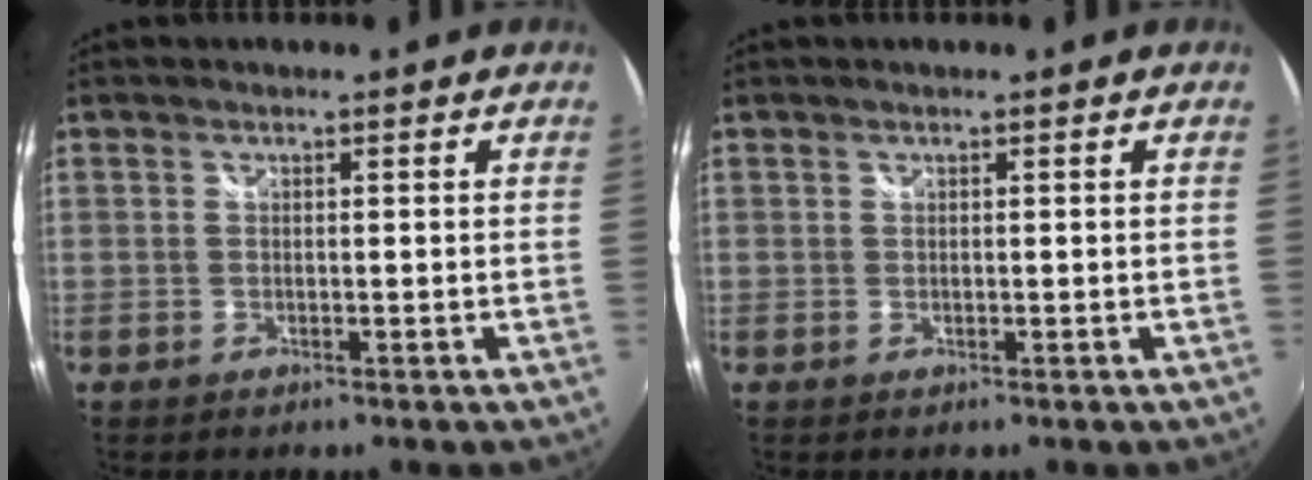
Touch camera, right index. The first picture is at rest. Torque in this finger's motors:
{"motor_torque": [0.00, 0.00, 0.01, 0.01]}